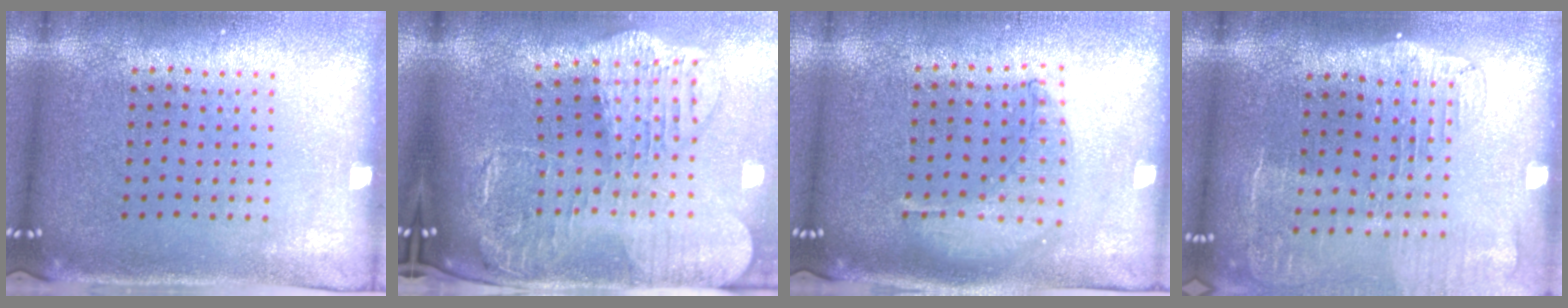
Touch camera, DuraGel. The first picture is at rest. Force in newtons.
{"total": 3.8, "press": 2.9, "slide": 2.4}
{"total": 0.9, "press": 0.9, "slide": 0.2}
{"total": 2.2, "press": 1.8, "slide": 1.2}